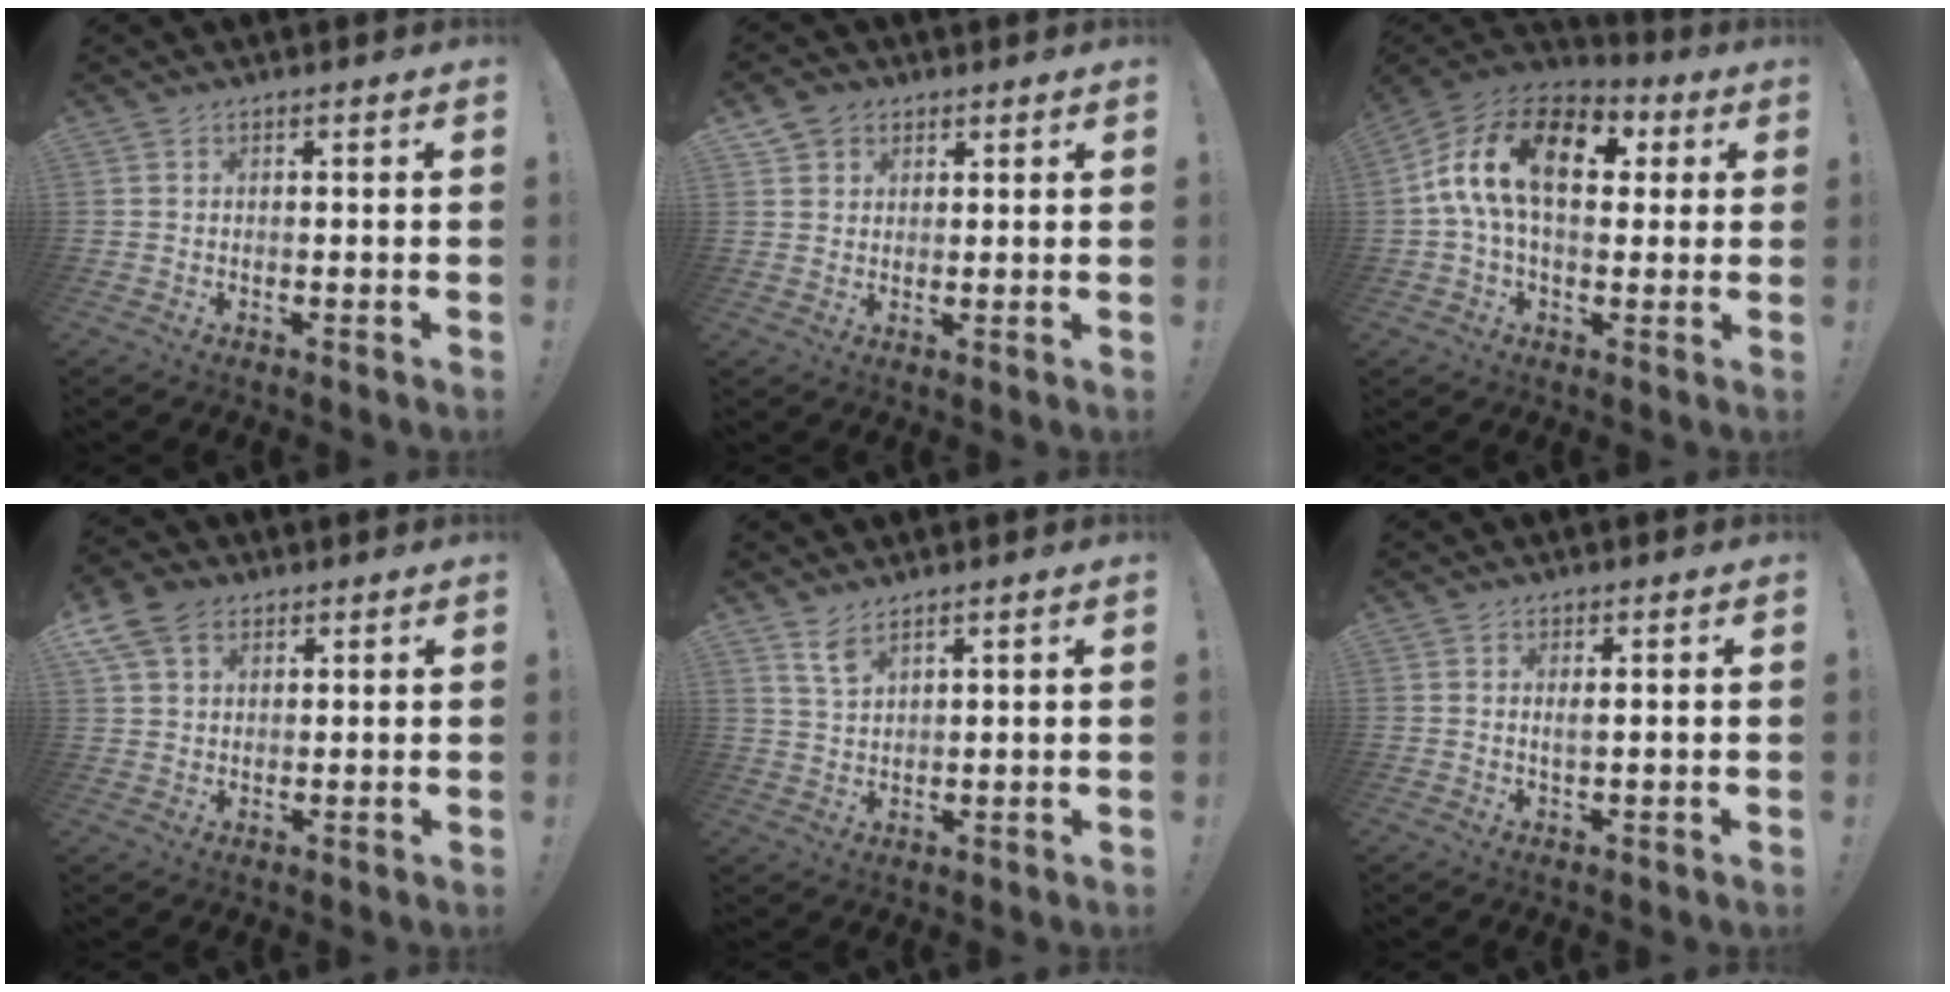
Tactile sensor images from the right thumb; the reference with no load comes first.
{"total": 4.4, "force": [2.4, 3.6, 0.8], "torque": [-0.012, -0.008, 0.046]}
{"total": 18.6, "force": [4.2, 10.6, 14.7], "torque": [-0.266, 0.005, 0.068]}
{"total": 9.4, "force": [4.6, 6.4, 5.0], "torque": [-0.088, -0.006, 0.093]}
{"total": 5.3, "force": [4.0, 2.4, 2.5], "torque": [-0.036, -0.028, 0.074]}
{"total": 1.5, "force": [0.7, 0.1, 1.4], "torque": [-0.012, -0.008, 0.008]}